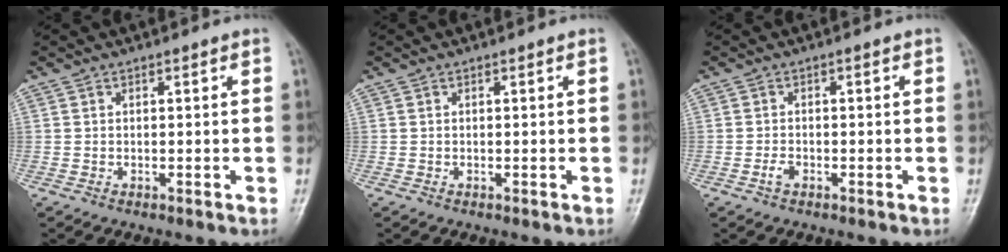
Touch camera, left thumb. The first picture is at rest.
{"total": 0.0}
{"total": 1.6, "force": [-0.8, 1.0, 1.0], "torque": [-0.018, 0.003, -0.018]}